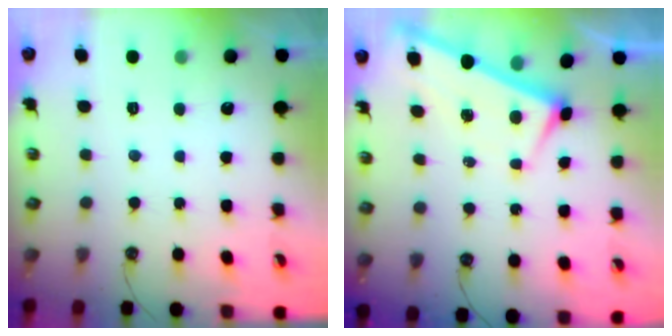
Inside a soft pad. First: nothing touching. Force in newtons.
{"total": 2.5, "press": 2.5, "slide": 0.3}